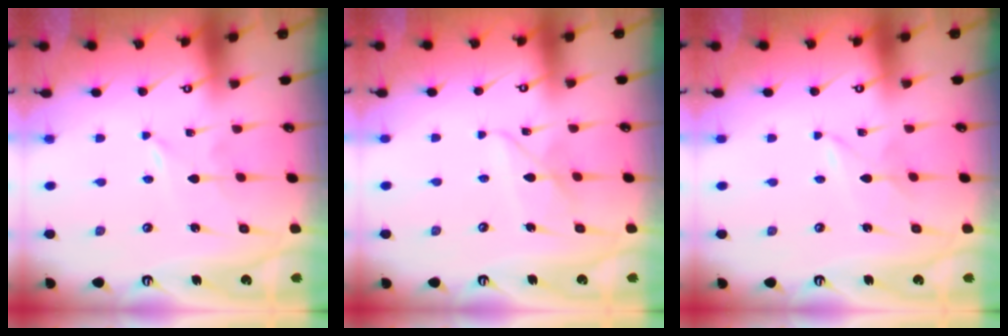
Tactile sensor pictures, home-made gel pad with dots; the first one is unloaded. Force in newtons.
{"total": 7.3, "press": 7.3, "slide": 0.5}
{"total": 1.5, "press": 1.5, "slide": 0.3}